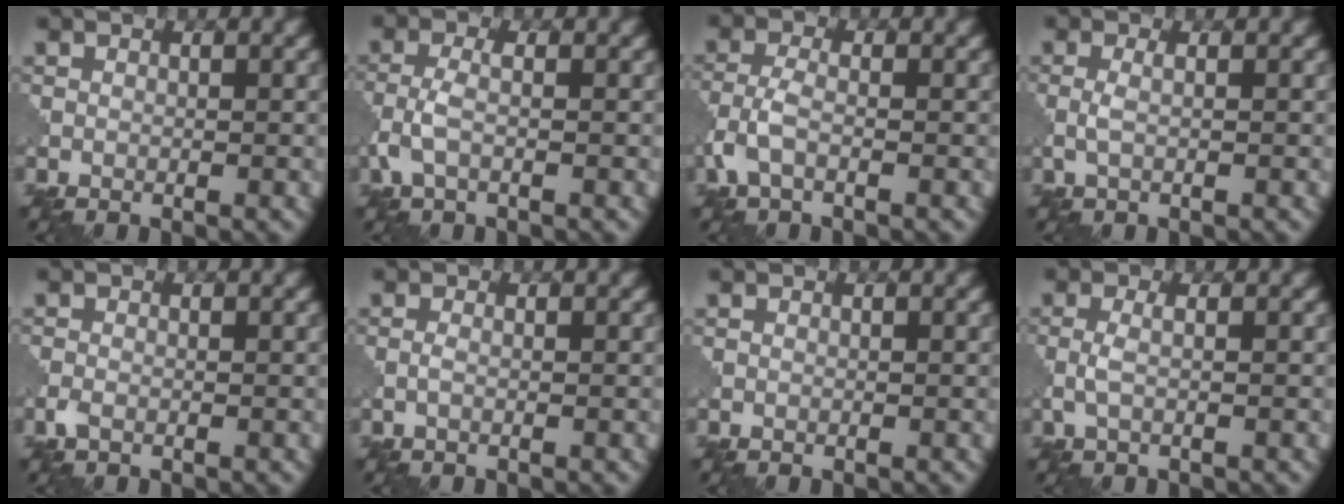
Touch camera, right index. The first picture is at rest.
{"total": 2.7, "force": [-0.8, 1.0, 2.4], "torque": [-0.061, 0.003, -0.022]}
{"total": 3.1, "force": [-1.2, 1.4, 2.5], "torque": [-0.063, 0.003, -0.034]}
{"total": 1.3, "force": [0.0, 0.2, 1.2], "torque": [-0.029, 0.001, -0.003]}
{"total": 1.1, "force": [-0.7, 0.4, 0.7], "torque": [-0.021, -0.002, -0.017]}
{"total": 0.7, "force": [-0.2, 0.1, 0.6], "torque": [-0.018, -0.002, -0.009]}
{"total": 0.0}
{"total": 1.6, "force": [-0.1, 0.3, 1.5], "torque": [-0.036, 0.003, -0.007]}